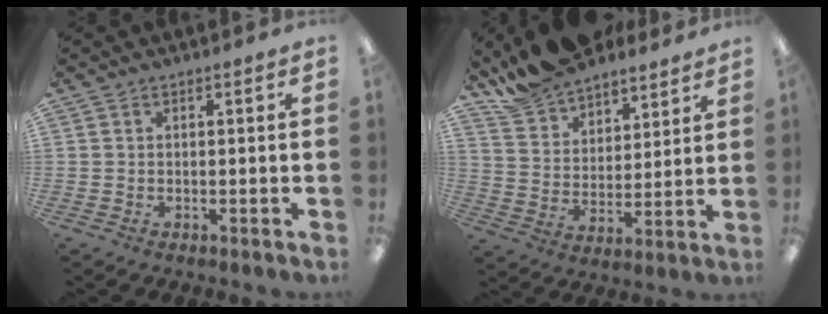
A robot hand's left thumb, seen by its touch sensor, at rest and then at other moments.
{"total": 13.3, "force": [12.1, 5.1, 2.5], "torque": [-0.070, -0.089, 0.228]}